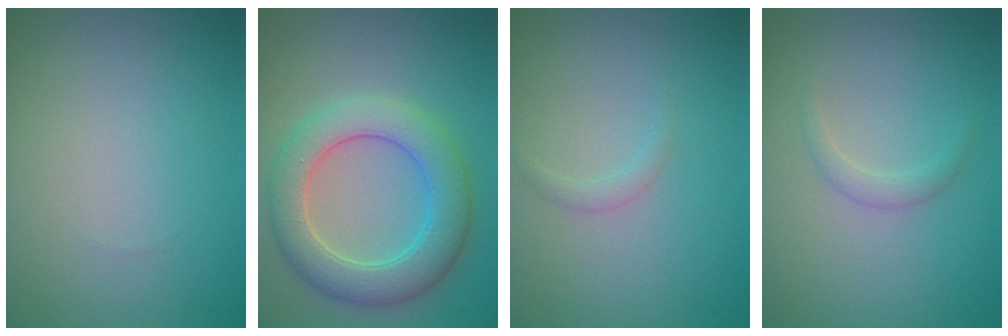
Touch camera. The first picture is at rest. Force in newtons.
{"total": 6.1, "press": 6.1, "slide": 0.1}
{"total": 0.9, "press": 0.9, "slide": 0.0}
{"total": 1.2, "press": 1.1, "slide": 0.1}